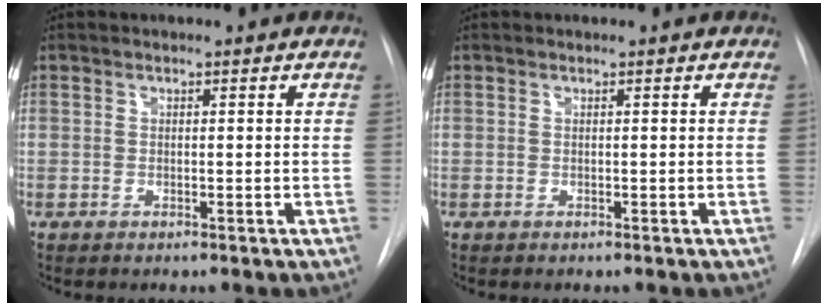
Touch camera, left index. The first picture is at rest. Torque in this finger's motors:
{"motor_torque": [0.00, 0.00, 0.00, 0.00]}